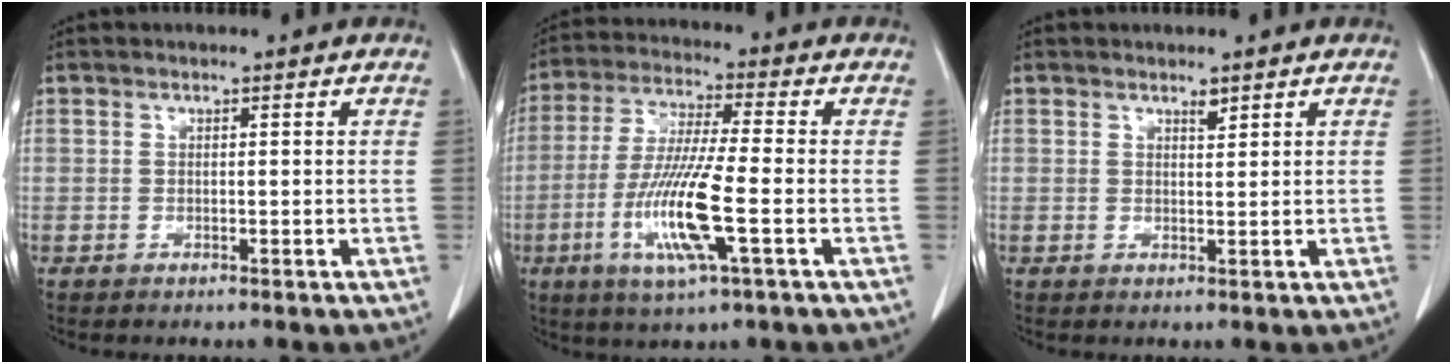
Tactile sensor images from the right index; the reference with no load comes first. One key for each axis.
{"total": 12.4, "fx": -3.6, "fy": 0.5, "fz": 11.8, "tx": -0.242, "ty": -0.016, "tz": -0.070}
{"total": 1.1, "fx": 0.9, "fy": 0.3, "fz": 0.6, "tx": -0.014, "ty": -0.005, "tz": 0.017}